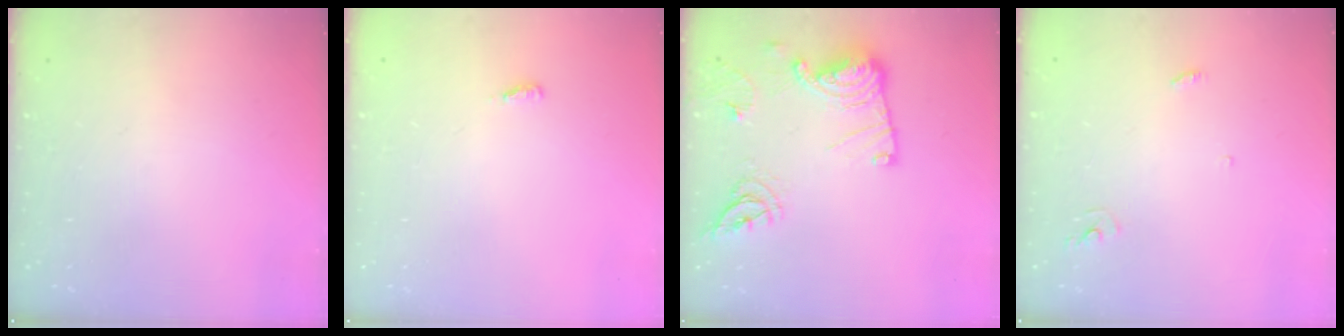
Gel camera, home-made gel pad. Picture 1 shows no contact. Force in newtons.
{"total": 2.6, "press": 2.4, "slide": 1.0}
{"total": 17.4, "press": 17.4, "slide": 1.1}
{"total": 2.9, "press": 2.9, "slide": 0.2}